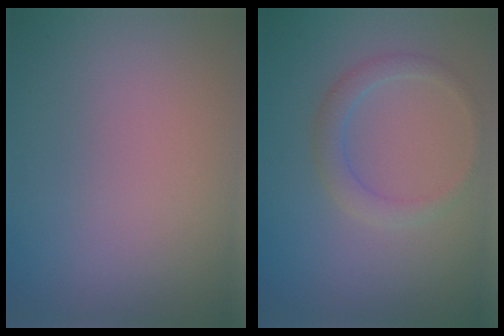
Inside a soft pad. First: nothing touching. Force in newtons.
{"total": 2.0, "press": 2.0, "slide": 0.3}